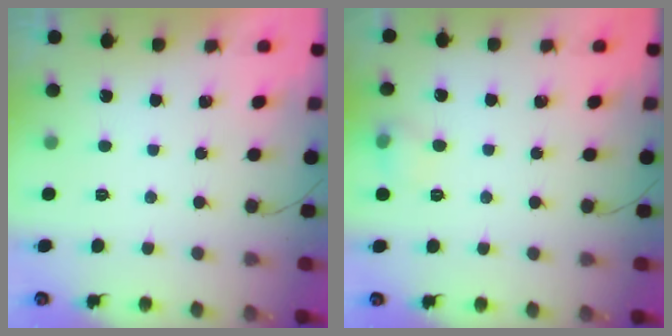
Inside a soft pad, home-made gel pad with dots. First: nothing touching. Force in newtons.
{"total": 6.9, "press": 6.5, "slide": 2.2}